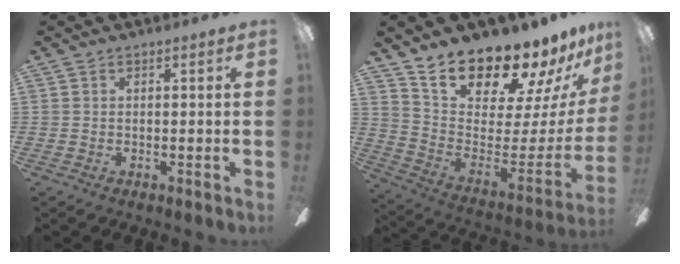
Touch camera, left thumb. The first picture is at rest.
{"total": 18.1, "force": [16.3, 4.8, 6.2], "torque": [-0.102, -0.148, 0.287]}